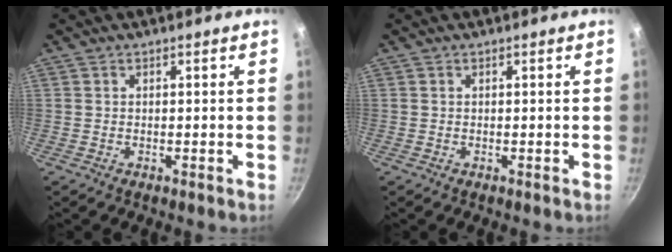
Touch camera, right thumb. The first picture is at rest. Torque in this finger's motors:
{"motor_torque": [-0.01, 0.01, -0.19, -0.19, 0.00]}